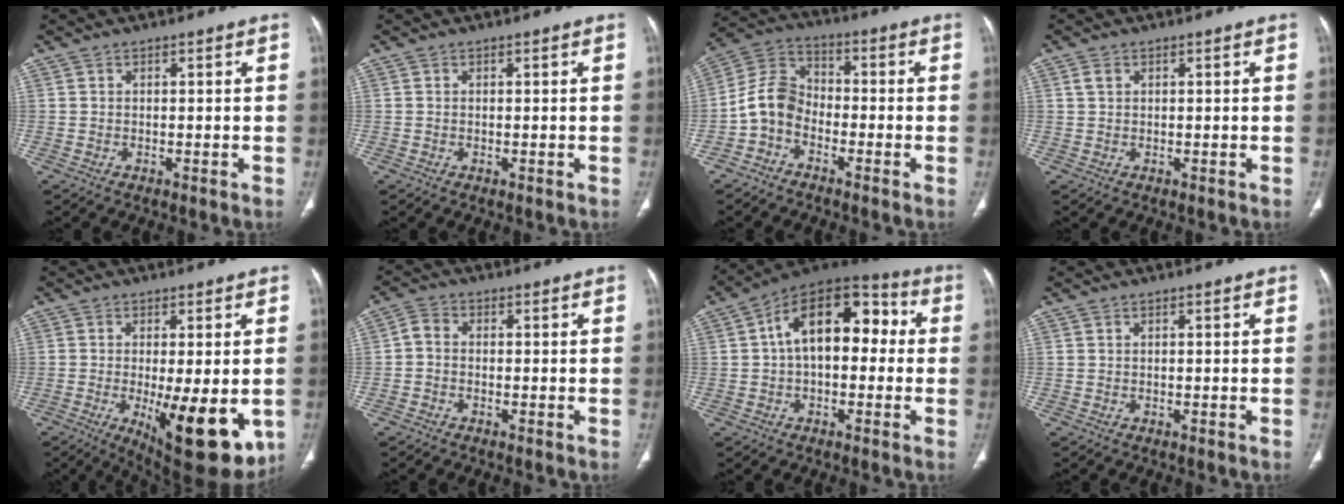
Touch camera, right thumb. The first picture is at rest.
{"total": 0.0}
{"total": 7.6, "force": [-3.1, 5.4, 4.4], "torque": [-0.081, 0.043, -0.078]}
{"total": 1.3, "force": [0.5, 1.0, 0.8], "torque": [-0.016, 0.004, 0.011]}
{"total": 15.5, "force": [-3.8, 5.3, 14.1], "torque": [-0.176, -0.024, -0.037]}
{"total": 2.6, "force": [-0.6, 1.8, 1.8], "torque": [-0.030, 0.011, -0.022]}
{"total": 16.5, "force": [1.8, 9.9, 13.1], "torque": [-0.172, 0.054, 0.015]}
{"total": 0.0}